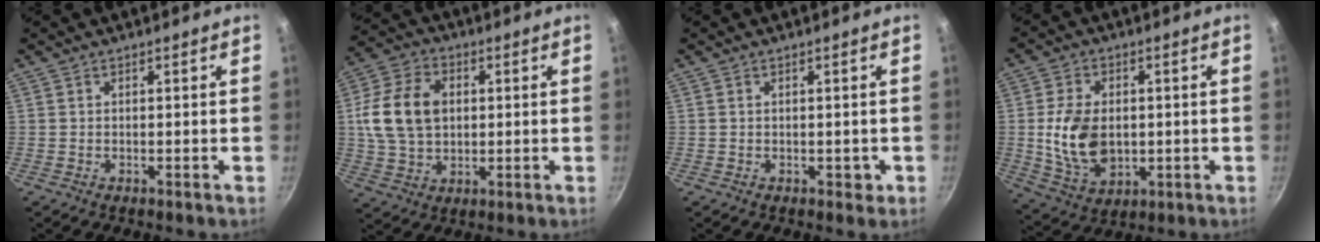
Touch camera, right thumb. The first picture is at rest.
{"total": 14.2, "force": [1.9, 10.3, 9.5], "torque": [-0.162, 0.011, 0.030]}
{"total": 1.4, "force": [-0.1, 1.0, 1.0], "torque": [-0.005, 0.000, 0.000]}
{"total": 12.5, "force": [-0.1, 8.5, 9.2], "torque": [-0.160, -0.007, 0.007]}